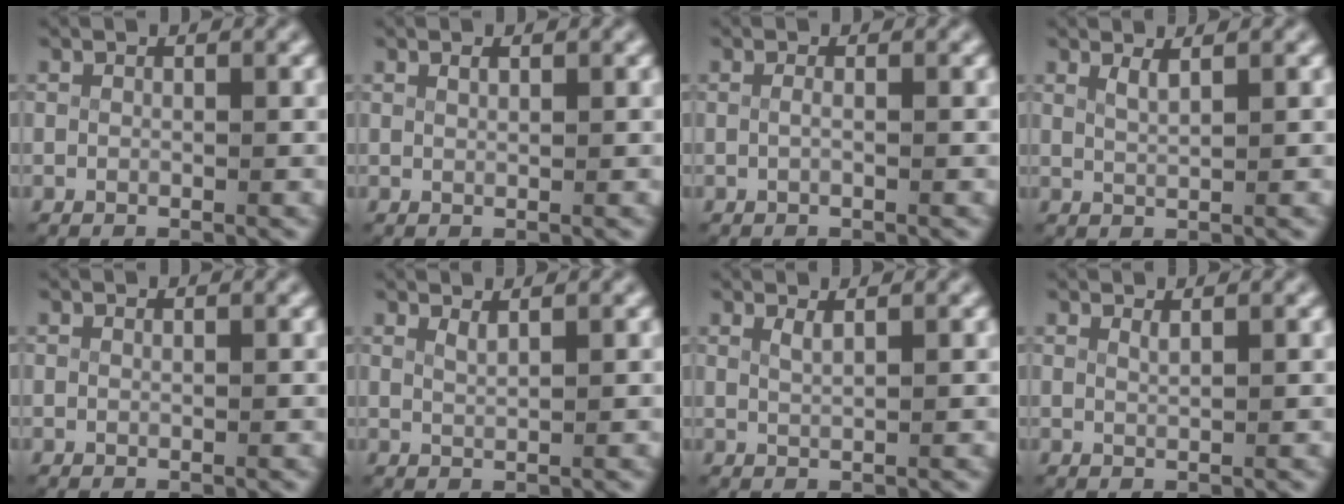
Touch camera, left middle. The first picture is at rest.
{"total": 0.5, "force": [0.4, -0.2, 0.3], "torque": [-0.009, -0.003, 0.012]}
{"total": 0.7, "force": [-0.4, -0.2, 0.5], "torque": [-0.020, -0.010, -0.002]}
{"total": 1.2, "force": [1.0, -0.1, 0.7], "torque": [-0.021, -0.008, 0.025]}
{"total": 0.0}
{"total": 1.1, "force": [1.0, -0.3, 0.4], "torque": [-0.013, -0.008, 0.025]}
{"total": 0.9, "force": [0.7, -0.3, 0.5], "torque": [-0.017, -0.007, 0.019]}
{"total": 0.8, "force": [0.7, -0.4, 0.2], "torque": [-0.009, -0.008, 0.018]}